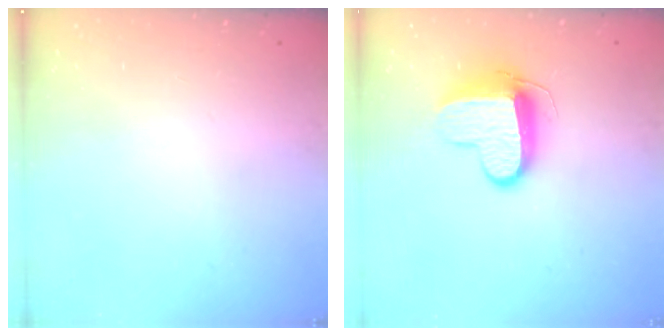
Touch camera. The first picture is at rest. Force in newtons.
{"total": 10.7, "press": 10.6, "slide": 1.1}